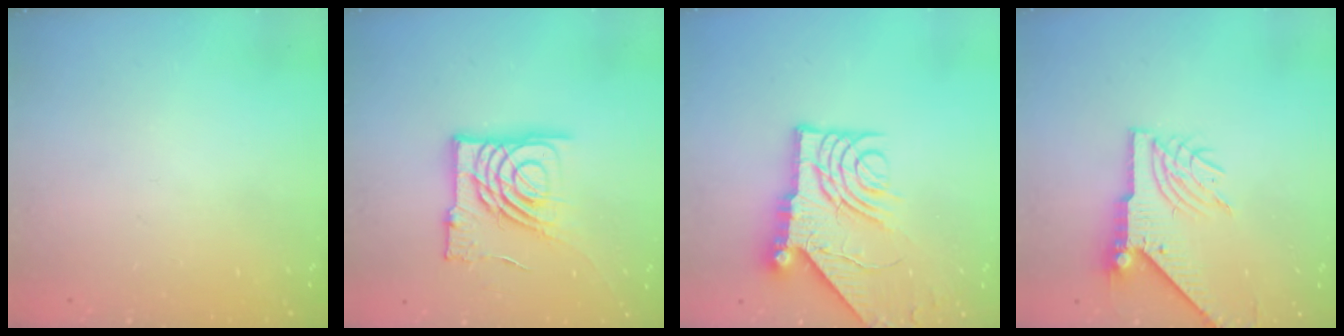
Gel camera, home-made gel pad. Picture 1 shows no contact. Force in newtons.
{"total": 14.9, "press": 14.8, "slide": 1.8}
{"total": 12.6, "press": 12.6, "slide": 1.5}
{"total": 8.7, "press": 8.6, "slide": 1.2}